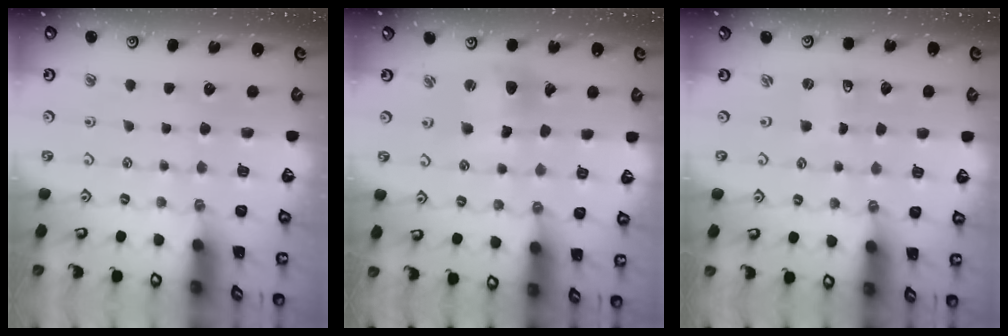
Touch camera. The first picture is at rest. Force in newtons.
{"total": 10.4, "press": 10.3, "slide": 1.4}
{"total": 0.6, "press": 0.6, "slide": 0.0}